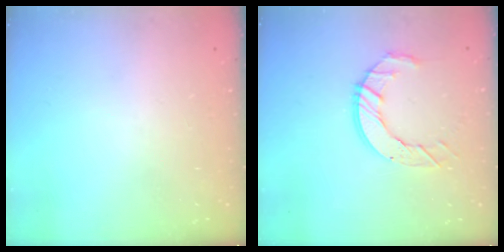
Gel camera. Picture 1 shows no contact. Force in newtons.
{"total": 9.1, "press": 9.1, "slide": 0.9}